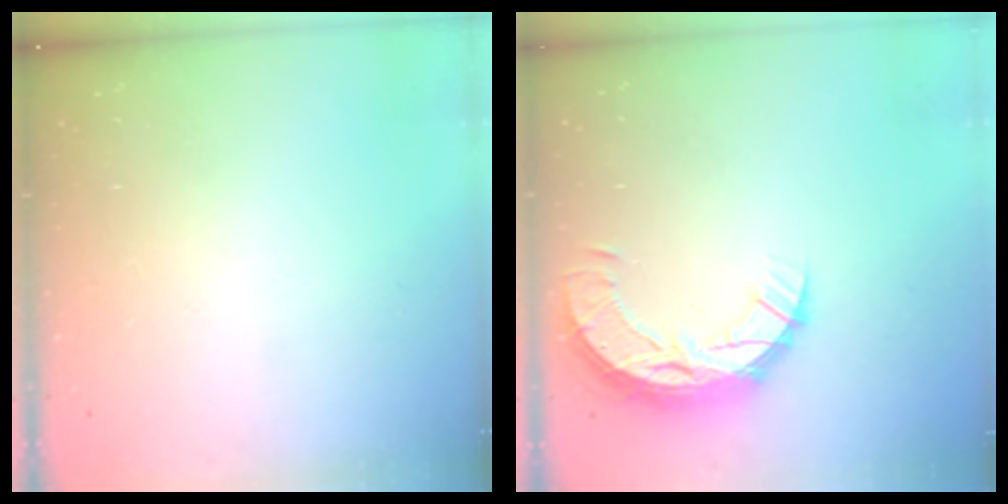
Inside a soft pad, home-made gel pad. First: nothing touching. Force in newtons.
{"total": 10.3, "press": 10.2, "slide": 0.8}